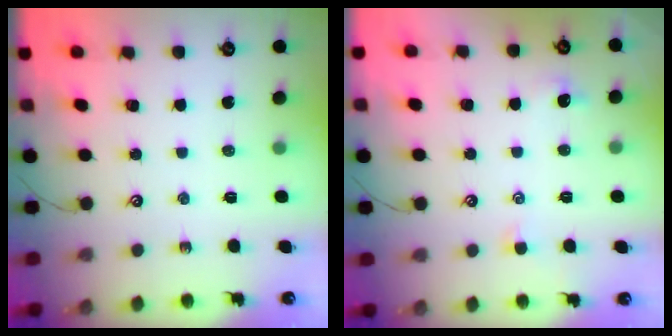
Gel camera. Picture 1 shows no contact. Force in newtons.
{"total": 1.3, "press": 1.0, "slide": 0.8}